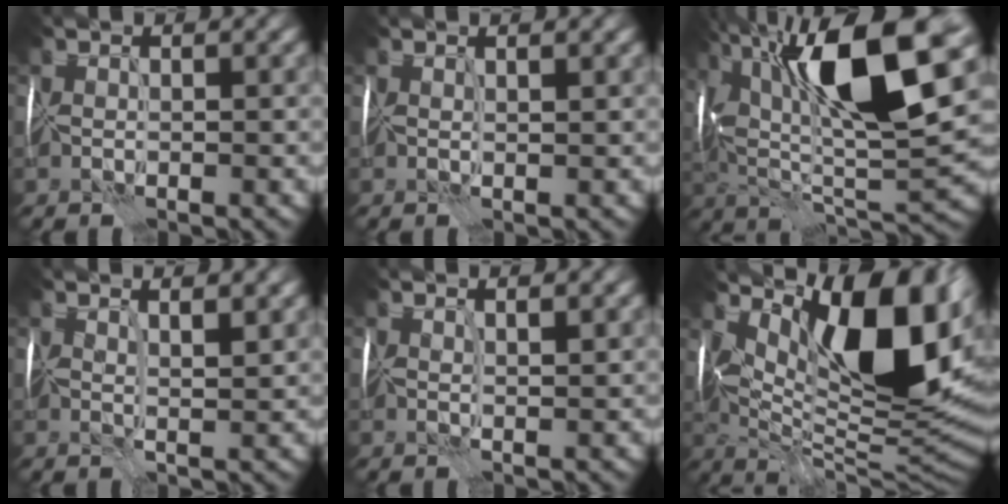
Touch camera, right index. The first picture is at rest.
{"total": 1.1, "force": [0.8, 0.0, 0.8], "torque": [-0.009, 0.004, 0.012]}
{"total": 15.3, "force": [5.5, 5.4, 13.3], "torque": [-0.236, 0.012, 0.088]}
{"total": 3.7, "force": [2.2, 1.0, 2.8], "torque": [-0.032, 0.012, 0.019]}
{"total": 1.8, "force": [1.2, 0.1, 1.3], "torque": [-0.015, 0.003, 0.018]}
{"total": 14.6, "force": [4.5, 6.4, 12.3], "torque": [-0.172, 0.002, 0.074]}